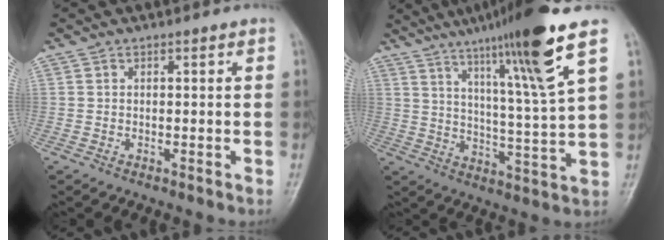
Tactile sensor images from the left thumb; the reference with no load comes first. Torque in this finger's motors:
{"motor_torque": [2.03, 0.78, 1.57, -1.20, 0.40]}